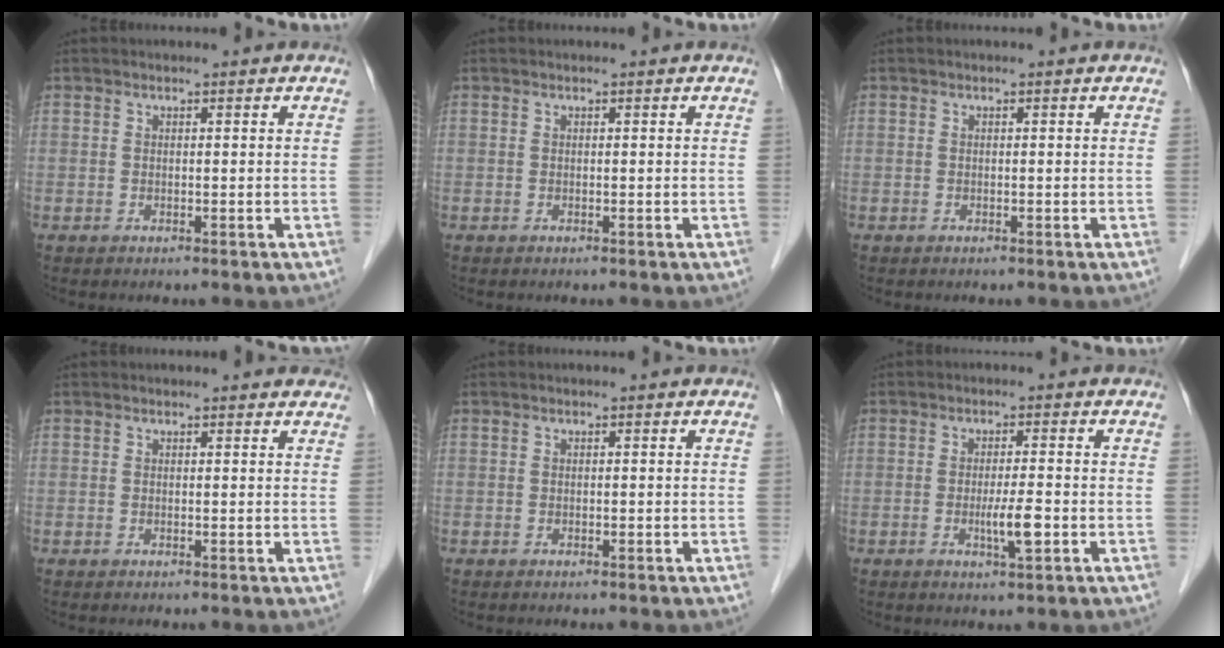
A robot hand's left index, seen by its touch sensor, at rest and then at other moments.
{"total": 0.0}
{"total": 0.0}
{"total": 4.7, "force": [4.4, 1.2, 0.9], "torque": [-0.001, 0.014, 0.037]}
{"total": 0.0}
{"total": 3.6, "force": [-1.0, 0.2, 3.5], "torque": [-0.065, -0.006, -0.018]}